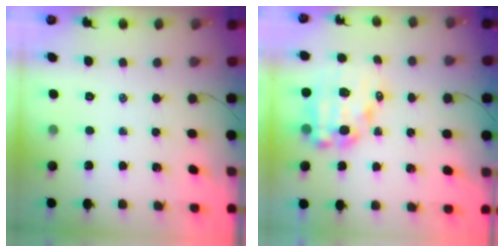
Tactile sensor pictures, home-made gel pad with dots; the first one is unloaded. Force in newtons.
{"total": 11.5, "press": 11.2, "slide": 2.6}